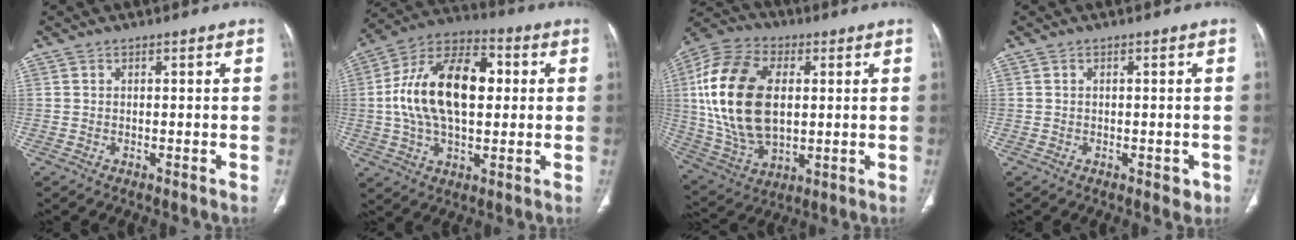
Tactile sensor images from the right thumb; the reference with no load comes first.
{"total": 20.1, "force": [1.9, 11.3, 16.5], "torque": [-0.287, 0.026, 0.029]}
{"total": 22.5, "force": [3.0, 13.5, 17.8], "torque": [-0.352, -0.005, 0.059]}
{"total": 1.8, "force": [-0.5, 1.1, 1.3], "torque": [-0.010, 0.000, -0.003]}